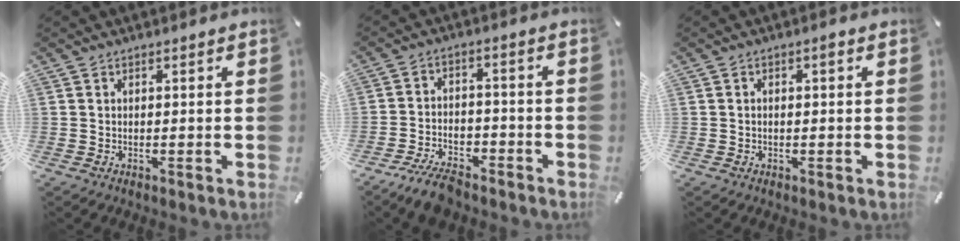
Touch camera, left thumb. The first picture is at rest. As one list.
[{"total": 7.8, "force": [-6.2, 3.5, 3.2], "torque": [-0.051, 0.037, -0.114]}, {"total": 1.7, "force": [-0.3, 0.8, 1.5], "torque": [-0.028, 0.005, -0.007]}]